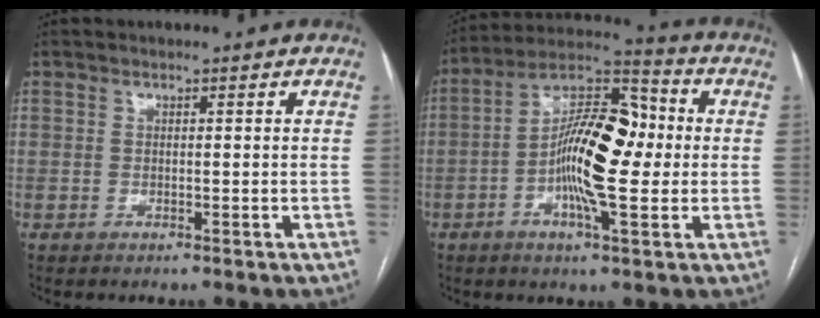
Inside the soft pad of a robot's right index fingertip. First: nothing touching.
{"total": 14.9, "force": [-1.0, 4.3, 14.2], "torque": [-0.256, 0.026, -0.021]}